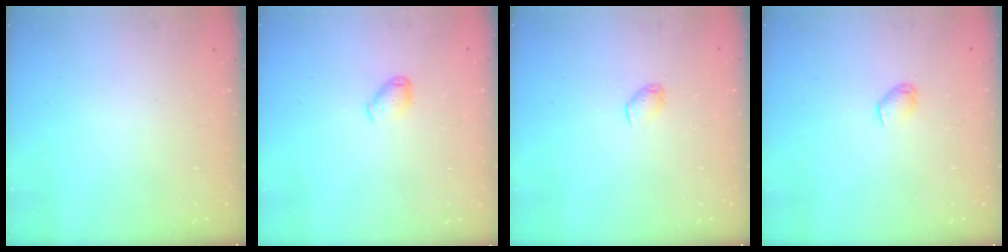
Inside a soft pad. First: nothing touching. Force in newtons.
{"total": 5.9, "press": 5.8, "slide": 1.1}
{"total": 3.3, "press": 3.2, "slide": 0.6}
{"total": 3.6, "press": 3.5, "slide": 0.8}